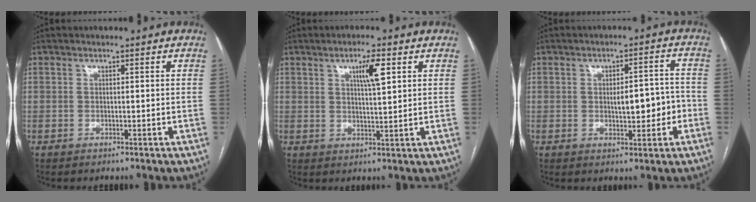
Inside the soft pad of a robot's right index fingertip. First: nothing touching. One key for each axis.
{"total": 4.9, "fx": 2.2, "fy": 0.6, "fz": 4.3, "tx": -0.074, "ty": 0.001, "tz": 0.037}
{"total": 5.9, "fx": -1.0, "fy": 2.2, "fz": 5.4, "tx": -0.075, "ty": 0.017, "tz": -0.005}